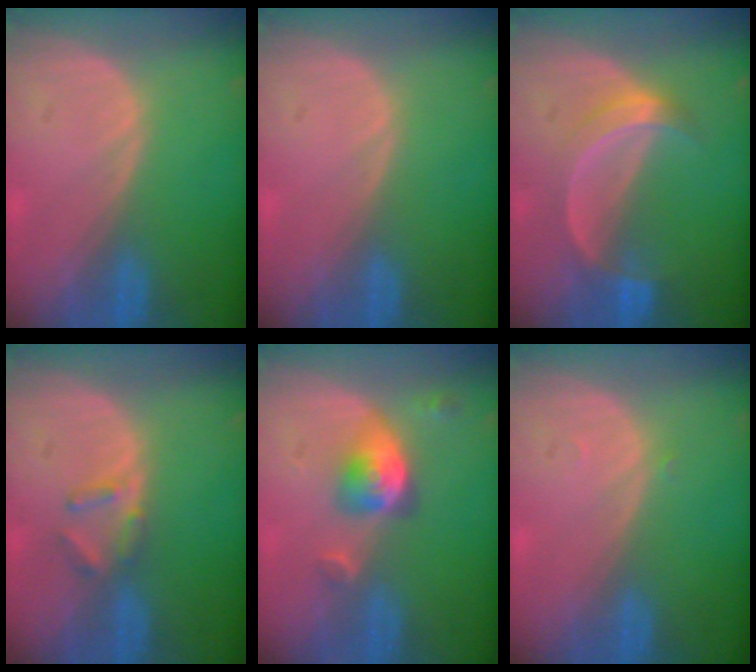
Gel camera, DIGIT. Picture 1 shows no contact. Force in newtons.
{"total": 0.0}
{"total": 5.0, "press": 5.0, "slide": 0.2}
{"total": 2.8, "press": 2.7, "slide": 0.4}
{"total": 5.2, "press": 4.7, "slide": 2.2}
{"total": 0.5, "press": 0.4, "slide": 0.3}